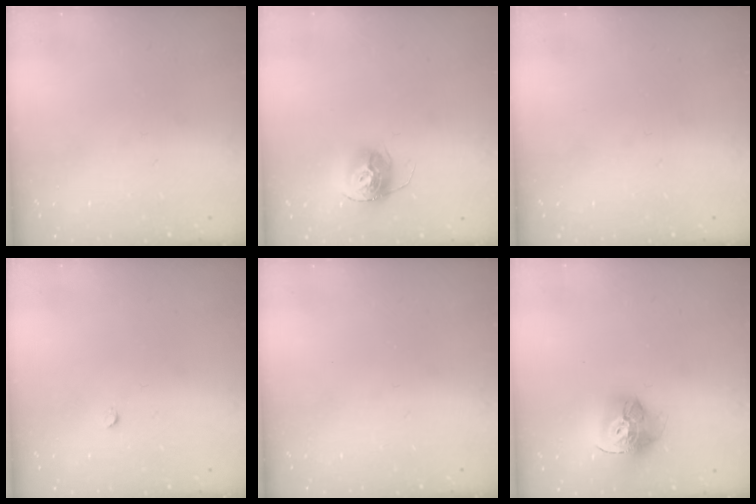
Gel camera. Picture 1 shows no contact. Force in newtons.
{"total": 13.4, "press": 13.4, "slide": 1.2}
{"total": 0.0}
{"total": 2.4, "press": 2.4, "slide": 0.3}
{"total": 0.0}
{"total": 15.9, "press": 15.9, "slide": 1.6}